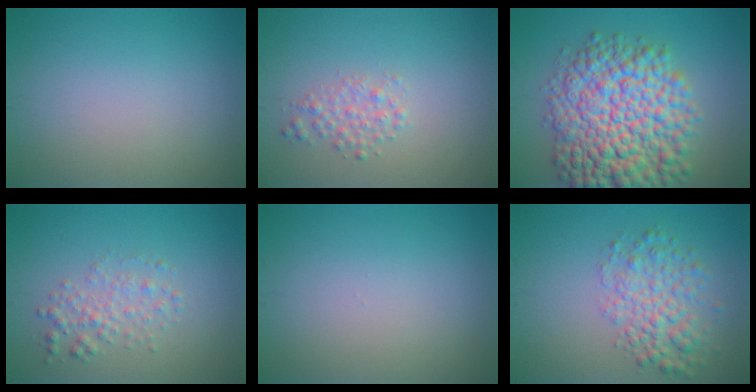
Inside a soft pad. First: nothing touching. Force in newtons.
{"total": 1.8, "press": 1.8, "slide": 0.1}
{"total": 12.4, "press": 12.4, "slide": 0.3}
{"total": 2.2, "press": 2.2, "slide": 0.0}
{"total": 0.0}
{"total": 4.3, "press": 4.3, "slide": 0.2}